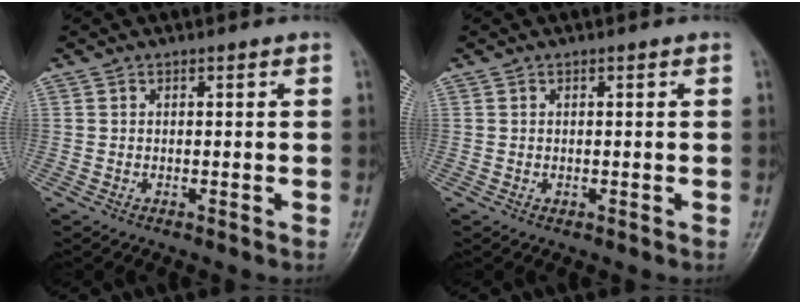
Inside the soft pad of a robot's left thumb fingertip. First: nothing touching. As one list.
[{"total": 0.0}]